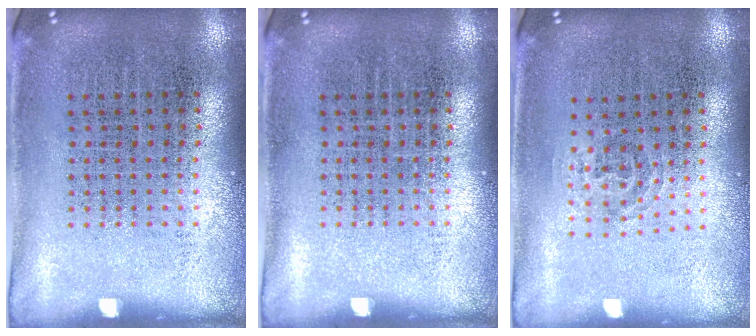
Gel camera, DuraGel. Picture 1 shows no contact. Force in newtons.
{"total": 0.0}
{"total": 0.9, "press": 0.6, "slide": 0.7}